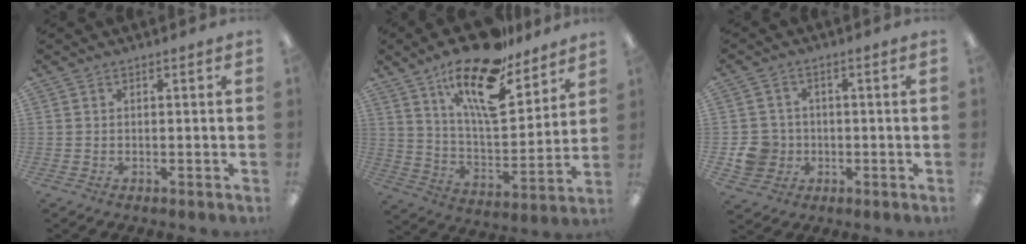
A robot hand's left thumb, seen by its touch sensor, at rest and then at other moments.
{"total": 19.8, "force": [13.9, 7.3, 12.1], "torque": [-0.210, -0.083, 0.237]}
{"total": 7.0, "force": [-1.1, 6.6, 2.1], "torque": [-0.042, 0.015, -0.016]}